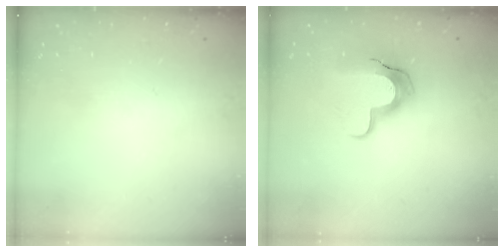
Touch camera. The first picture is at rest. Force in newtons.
{"total": 12.7, "press": 12.7, "slide": 0.9}